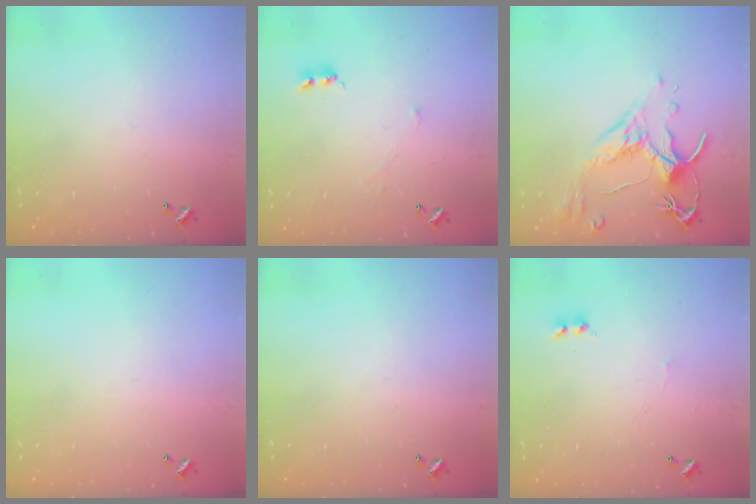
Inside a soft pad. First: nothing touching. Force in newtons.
{"total": 0.0}
{"total": 2.5, "press": 2.1, "slide": 1.4}
{"total": 0.0}
{"total": 0.0}
{"total": 1.5, "press": 1.4, "slide": 0.6}